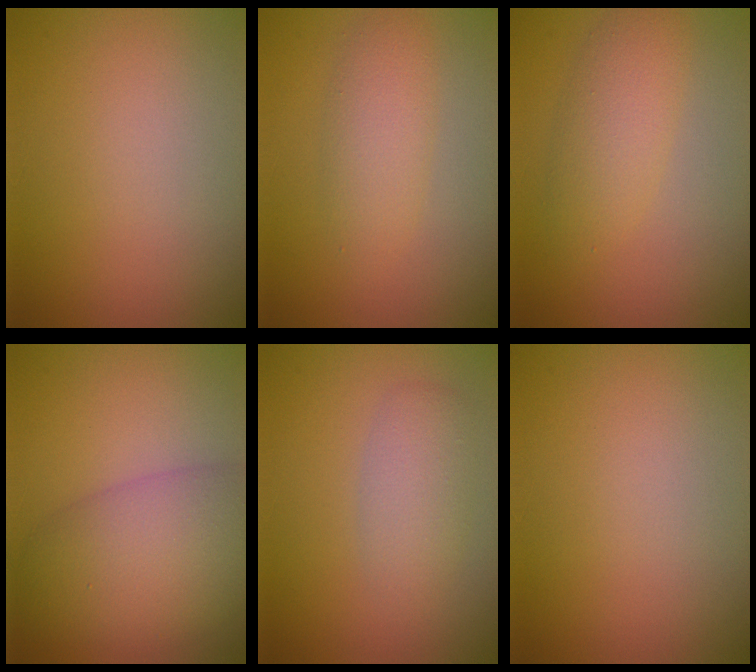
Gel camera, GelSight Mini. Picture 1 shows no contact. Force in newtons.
{"total": 2.6, "press": 2.6, "slide": 0.2}
{"total": 2.9, "press": 2.8, "slide": 0.2}
{"total": 7.4, "press": 7.4, "slide": 0.2}
{"total": 2.6, "press": 2.6, "slide": 0.3}
{"total": 0.0}